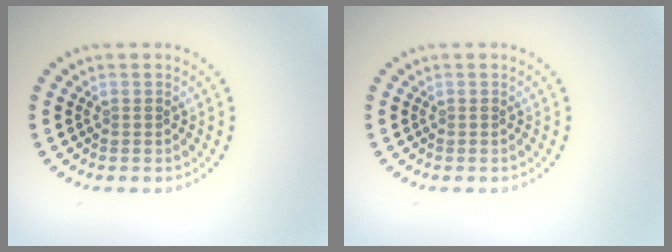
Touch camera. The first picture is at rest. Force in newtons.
{"total": 0.0}